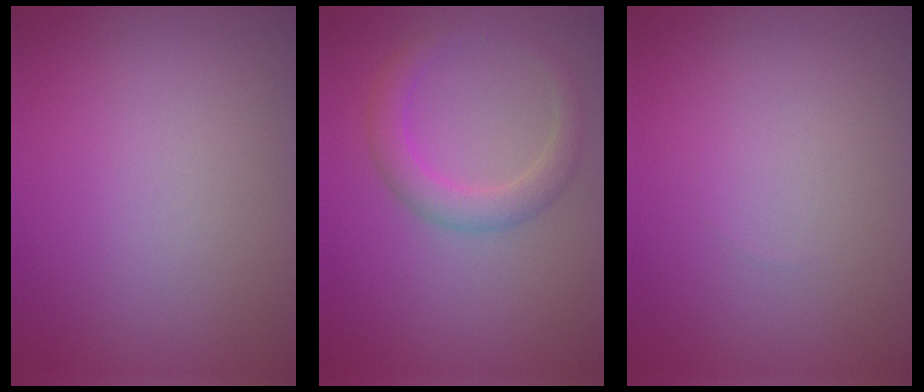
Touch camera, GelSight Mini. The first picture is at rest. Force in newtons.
{"total": 2.9, "press": 2.9, "slide": 0.2}
{"total": 0.0}